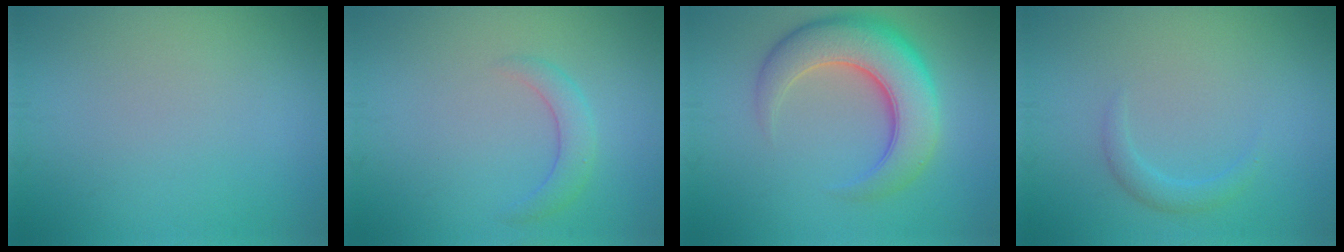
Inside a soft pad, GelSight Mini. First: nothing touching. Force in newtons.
{"total": 2.0, "press": 2.0, "slide": 0.1}
{"total": 7.8, "press": 7.8, "slide": 0.4}
{"total": 1.3, "press": 1.3, "slide": 0.2}